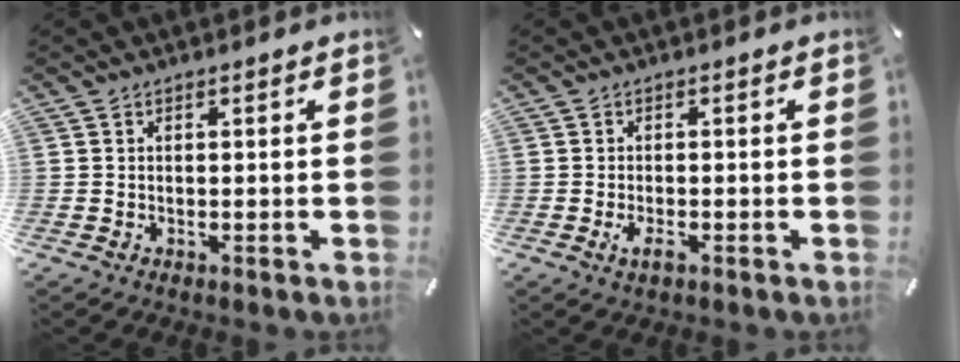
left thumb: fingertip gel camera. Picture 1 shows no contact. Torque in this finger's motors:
{"motor_torque": [-0.02, 0.02, 0.15, -0.15, 0.01]}